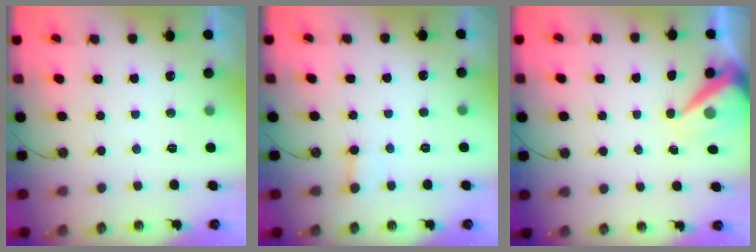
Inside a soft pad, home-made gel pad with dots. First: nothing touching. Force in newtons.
{"total": 2.8, "press": 2.8, "slide": 0.4}
{"total": 8.5, "press": 8.5, "slide": 0.8}